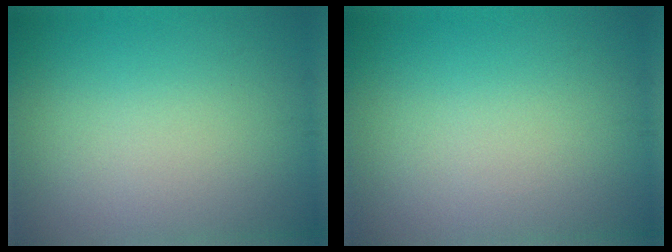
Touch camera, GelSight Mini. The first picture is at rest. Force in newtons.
{"total": 0.0}